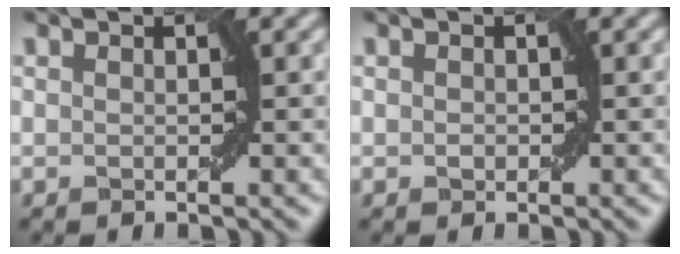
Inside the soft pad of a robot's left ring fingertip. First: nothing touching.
{"total": 0.5, "force": [0.0, 0.4, 0.3], "torque": [-0.003, 0.000, 0.001]}